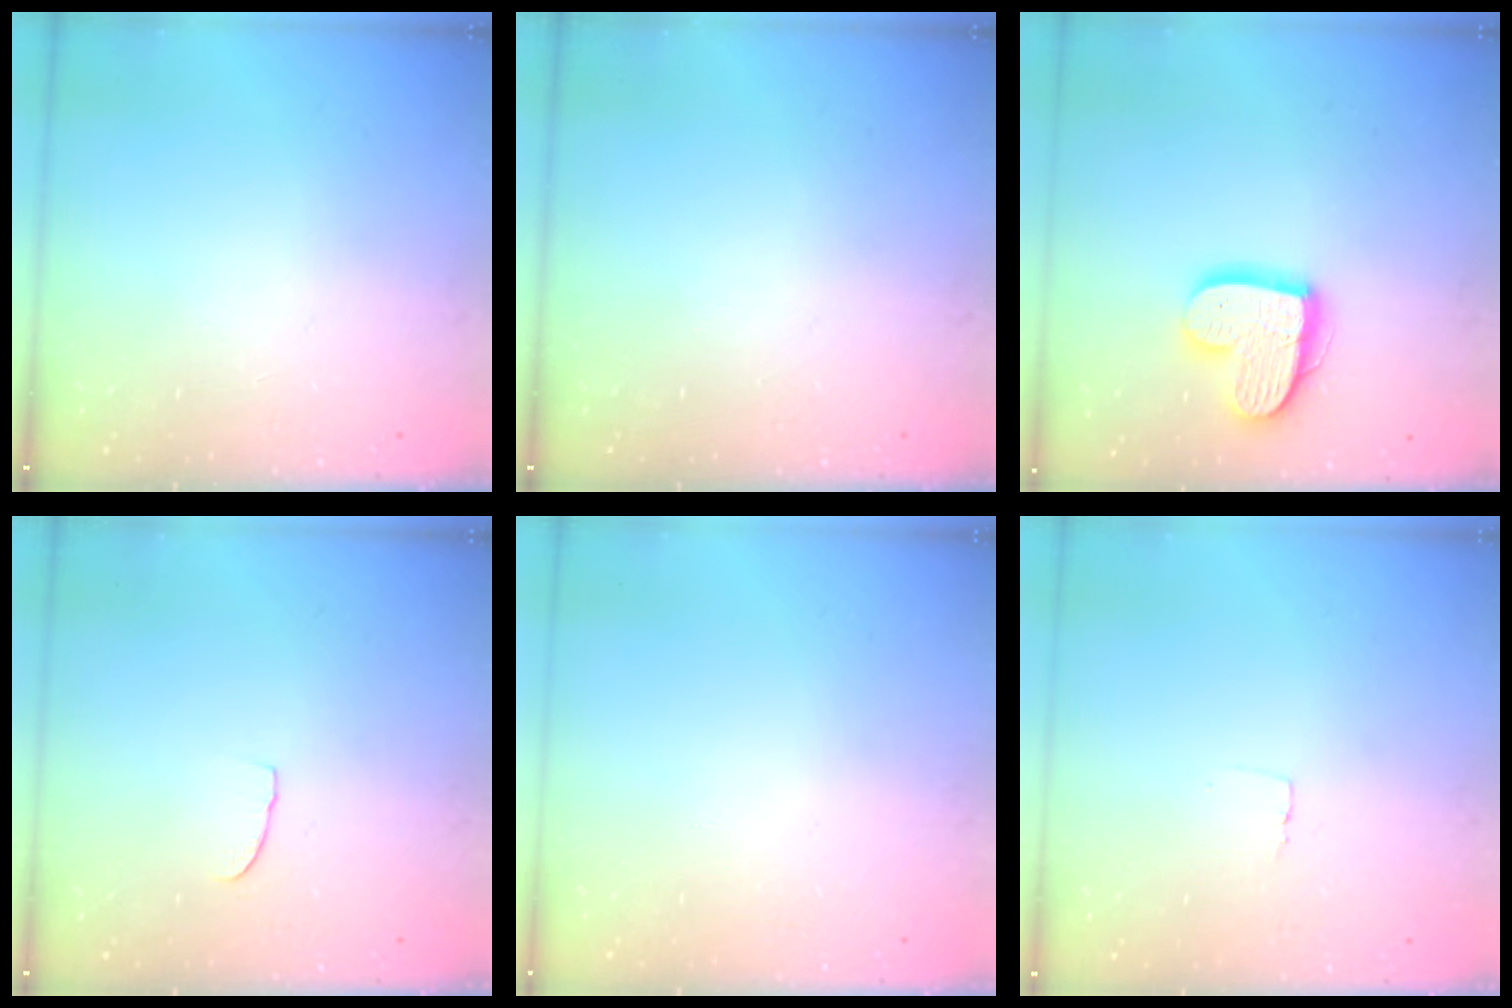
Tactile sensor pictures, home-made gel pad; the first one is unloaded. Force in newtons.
{"total": 0.0}
{"total": 13.9, "press": 13.9, "slide": 1.0}
{"total": 3.3, "press": 3.3, "slide": 0.3}
{"total": 0.0}
{"total": 2.3, "press": 2.3, "slide": 0.1}